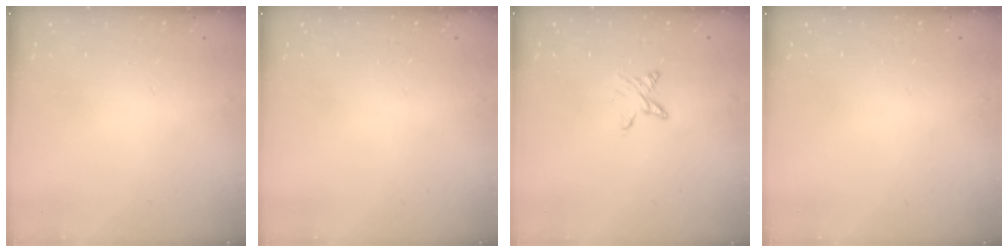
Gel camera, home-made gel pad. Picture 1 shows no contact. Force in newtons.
{"total": 0.0}
{"total": 5.9, "press": 5.9, "slide": 0.6}
{"total": 0.0}